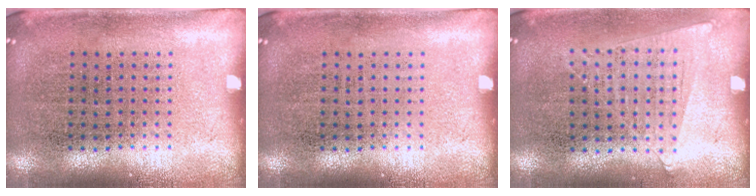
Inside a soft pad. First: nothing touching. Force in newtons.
{"total": 0.0}
{"total": 0.7, "press": 0.5, "slide": 0.5}